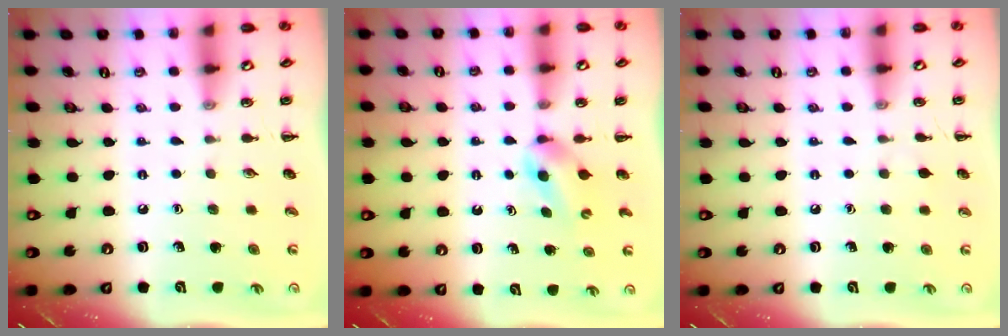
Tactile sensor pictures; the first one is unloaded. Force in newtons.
{"total": 2.8, "press": 2.5, "slide": 1.3}
{"total": 3.3, "press": 3.1, "slide": 1.1}